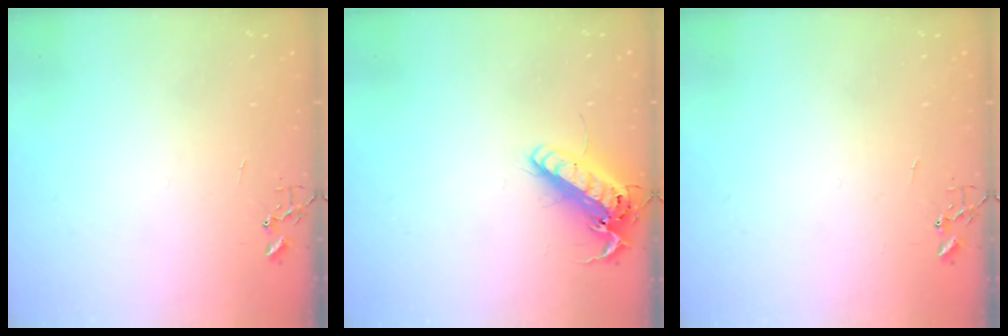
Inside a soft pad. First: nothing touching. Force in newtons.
{"total": 16.4, "press": 16.2, "slide": 2.7}
{"total": 0.0}